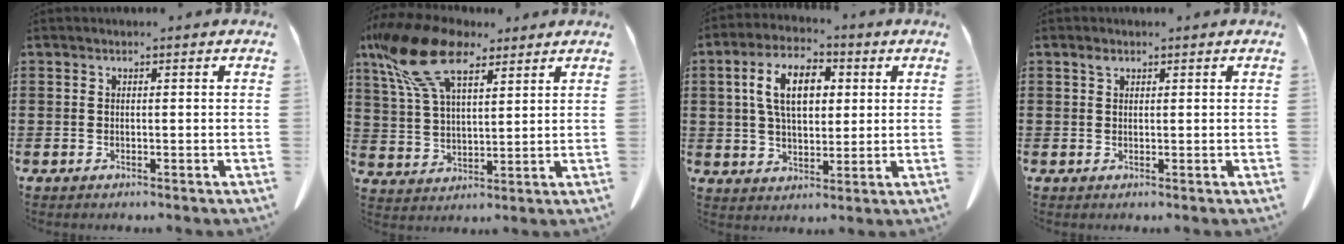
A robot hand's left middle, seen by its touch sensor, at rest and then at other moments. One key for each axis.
{"total": 13.3, "fx": 8.5, "fy": 5.5, "fz": 8.6, "tx": -0.203, "ty": -0.011, "tz": 0.155}
{"total": 9.3, "fx": 2.8, "fy": 5.1, "fz": 7.3, "tx": -0.147, "ty": 0.016, "tz": 0.049}
{"total": 1.2, "fx": 0.6, "fy": 0.7, "fz": 0.7, "tx": -0.018, "ty": 0.002, "tz": 0.013}